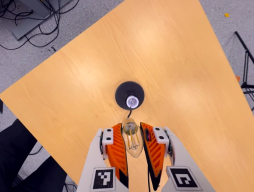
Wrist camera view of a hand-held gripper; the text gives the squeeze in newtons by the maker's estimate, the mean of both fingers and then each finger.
{"total": 23.9, "left": 26.2, "right": 21.5}